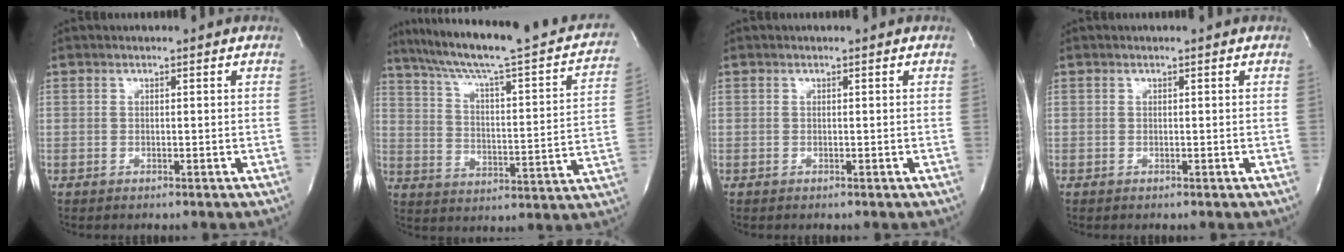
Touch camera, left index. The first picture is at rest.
{"total": 26.5, "force": [21.7, 3.1, 14.9], "torque": [-0.225, -0.011, 0.285]}
{"total": 0.0}
{"total": 0.0}